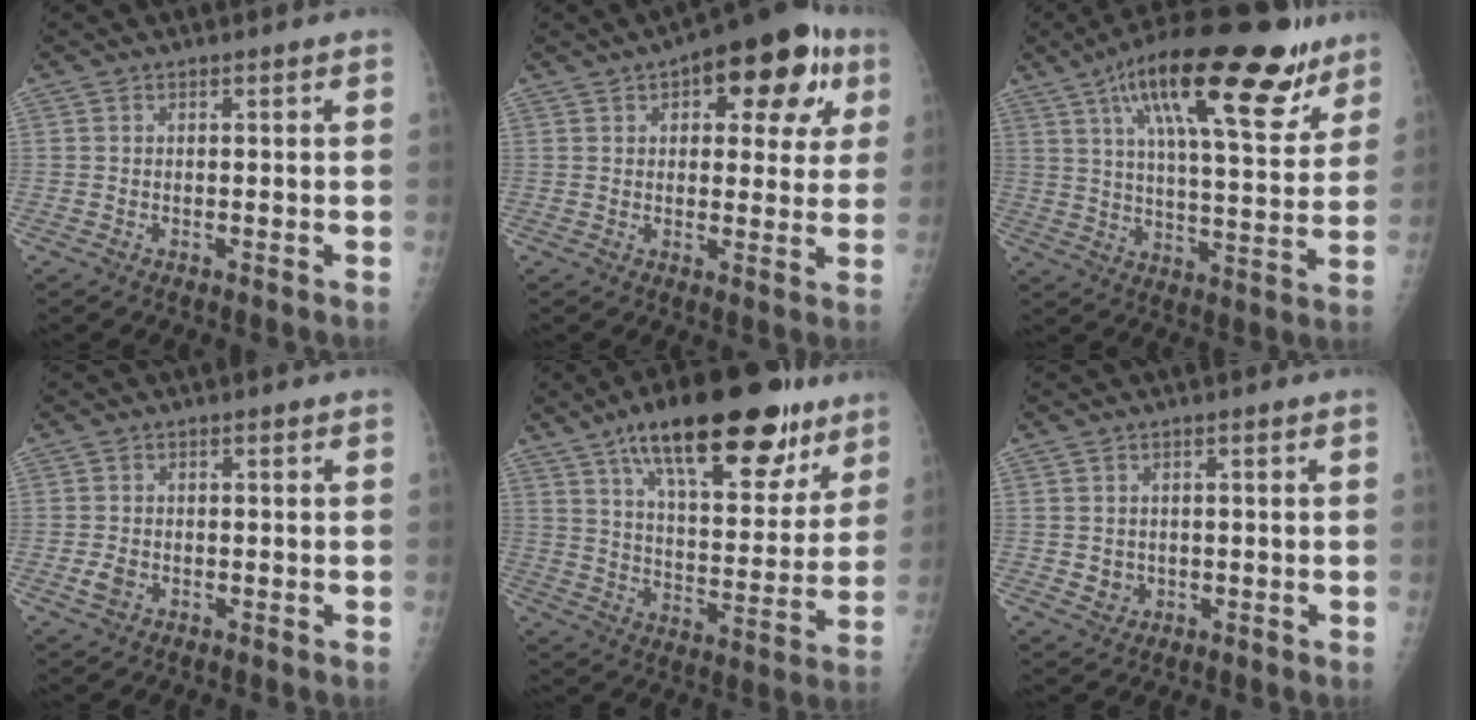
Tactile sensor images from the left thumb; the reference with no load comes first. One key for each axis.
{"total": 16.0, "fx": 6.7, "fy": 7.8, "fz": 12.3, "tx": -0.104, "ty": 0.005, "tz": 0.077}
{"total": 24.7, "fx": 14.2, "fy": 7.9, "fz": 18.6, "tx": -0.261, "ty": -0.029, "tz": 0.218}
{"total": 2.0, "fx": -0.9, "fy": 1.5, "fz": 1.0, "tx": -0.019, "ty": 0.000, "tz": -0.015}
{"total": 24.8, "fx": 15.2, "fy": 9.7, "fz": 17.1, "tx": -0.220, "ty": -0.038, "tz": 0.236}
{"total": 2.3, "fx": -0.3, "fy": 2.2, "fz": 0.6, "tx": -0.001, "ty": 0.001, "tz": 0.004}